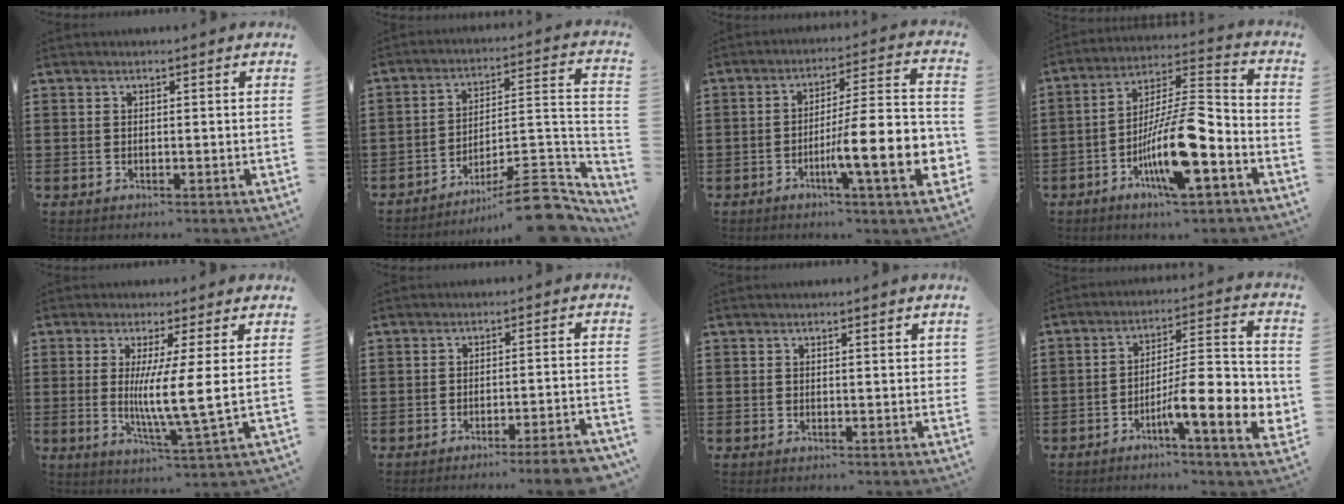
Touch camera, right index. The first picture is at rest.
{"total": 10.7, "force": [-8.5, 2.2, 6.0], "torque": [-0.073, 0.026, -0.162]}
{"total": 13.7, "force": [-4.7, 2.1, 12.7], "torque": [-0.199, -0.019, -0.085]}
{"total": 13.2, "force": [-5.5, 2.9, 11.7], "torque": [-0.235, -0.006, -0.107]}
{"total": 7.2, "force": [0.9, -0.2, 7.2], "torque": [-0.128, -0.015, 0.010]}
{"total": 4.0, "force": [-3.4, -0.5, 2.2], "torque": [-0.034, -0.014, -0.064]}
{"total": 0.9, "force": [0.4, 0.5, 0.6], "torque": [-0.004, 0.003, 0.004]}
{"total": 12.1, "force": [-4.5, 2.5, 10.9], "torque": [-0.184, -0.010, -0.081]}